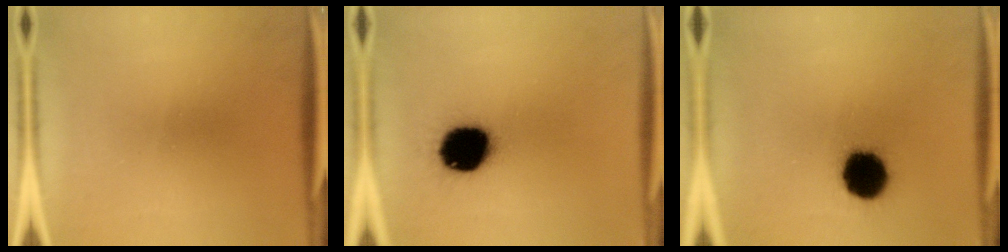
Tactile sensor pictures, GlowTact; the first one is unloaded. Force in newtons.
{"total": 16.7}
{"total": 14.5}